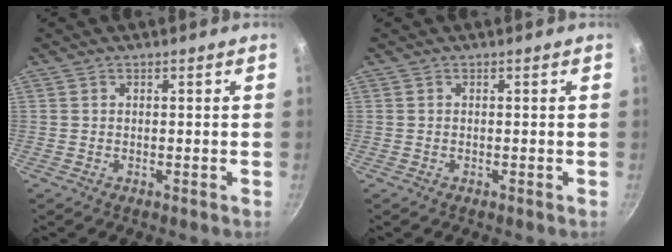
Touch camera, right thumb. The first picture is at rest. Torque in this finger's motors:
{"motor_torque": [0.20, -0.05, 0.30, -0.16, -0.03]}